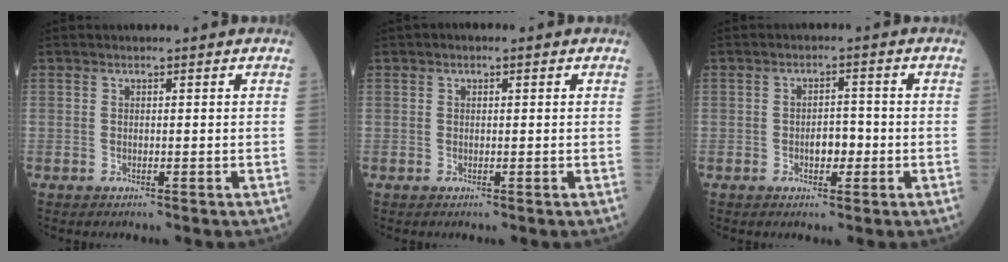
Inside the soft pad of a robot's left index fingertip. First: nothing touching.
{"total": 0.6, "force": [-0.1, 0.4, 0.5], "torque": [-0.010, 0.000, -0.006]}
{"total": 3.1, "force": [-1.3, 1.6, 2.4], "torque": [-0.034, 0.002, -0.020]}